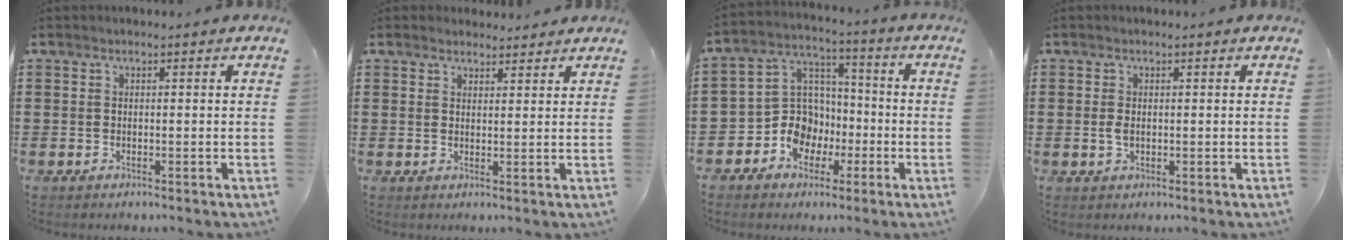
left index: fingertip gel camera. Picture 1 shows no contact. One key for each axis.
{"total": 2.5, "fx": 2.4, "fy": 0.7, "fz": 0.1, "tx": -0.008, "ty": 0.001, "tz": 0.047}
{"total": 9.1, "fx": -3.3, "fy": 7.9, "fz": 3.0, "tx": -0.095, "ty": 0.015, "tz": -0.062}
{"total": 1.6, "fx": 0.1, "fy": 0.8, "fz": 1.3, "tx": -0.035, "ty": -0.001, "tz": -0.001}